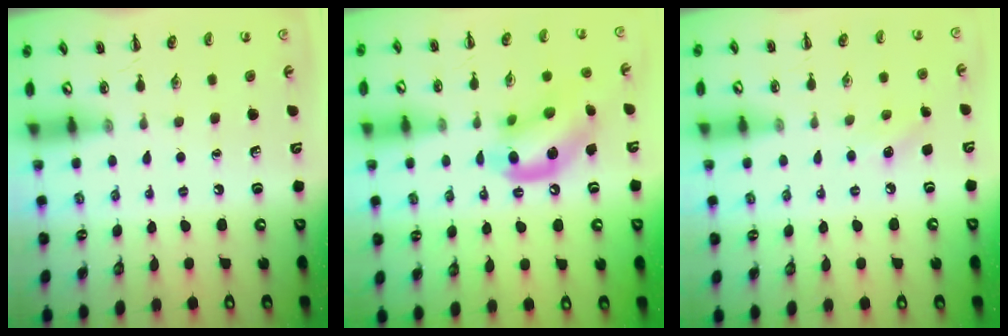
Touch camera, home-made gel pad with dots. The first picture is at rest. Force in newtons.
{"total": 15.2, "press": 15.1, "slide": 2.0}
{"total": 5.7, "press": 5.4, "slide": 1.6}